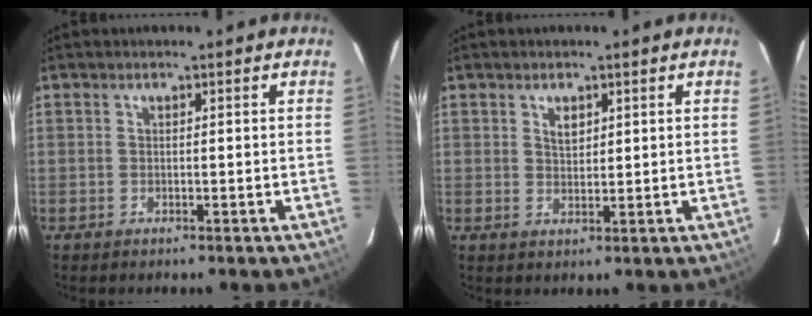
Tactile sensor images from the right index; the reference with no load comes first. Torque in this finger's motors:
{"motor_torque": [0.86, 0.47, 0.33, 0.07]}